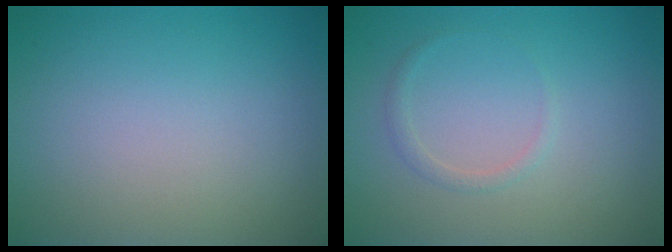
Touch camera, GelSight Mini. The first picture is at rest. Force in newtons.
{"total": 0.9, "press": 0.9, "slide": 0.1}